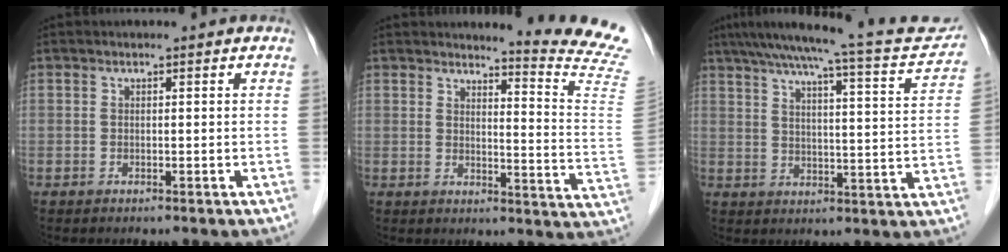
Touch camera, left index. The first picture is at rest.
{"total": 13.0, "force": [12.5, -2.9, 2.0], "torque": [-0.031, -0.145, 0.125]}
{"total": 20.0, "force": [17.8, 1.4, 8.9], "torque": [-0.130, -0.005, 0.223]}